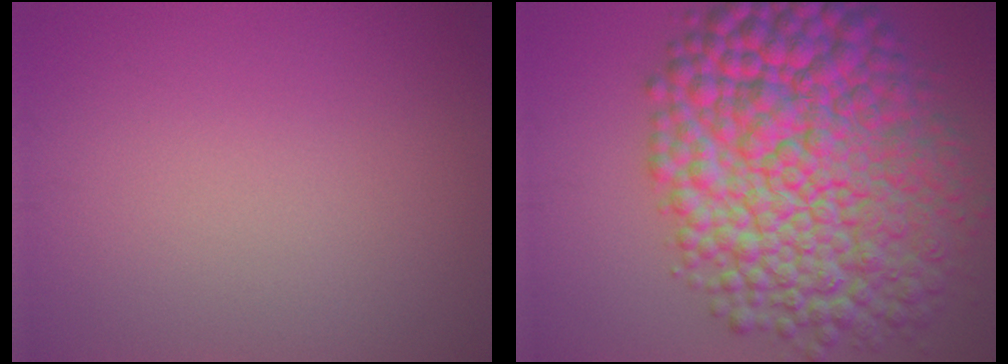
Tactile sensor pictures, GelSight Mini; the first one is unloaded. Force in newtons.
{"total": 16.3, "press": 16.3, "slide": 0.0}